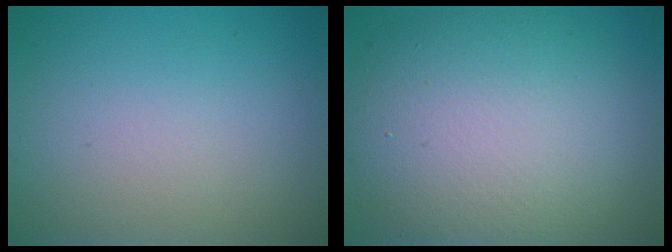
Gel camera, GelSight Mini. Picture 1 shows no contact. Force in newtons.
{"total": 11.5, "press": 11.5, "slide": 1.0}